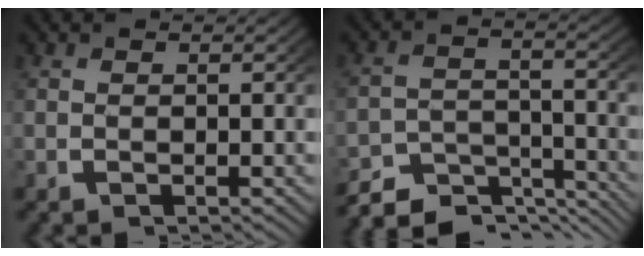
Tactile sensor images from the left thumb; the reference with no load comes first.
{"total": 7.7, "force": [-6.7, 2.6, 2.5], "torque": [-0.029, -0.022, -0.114]}